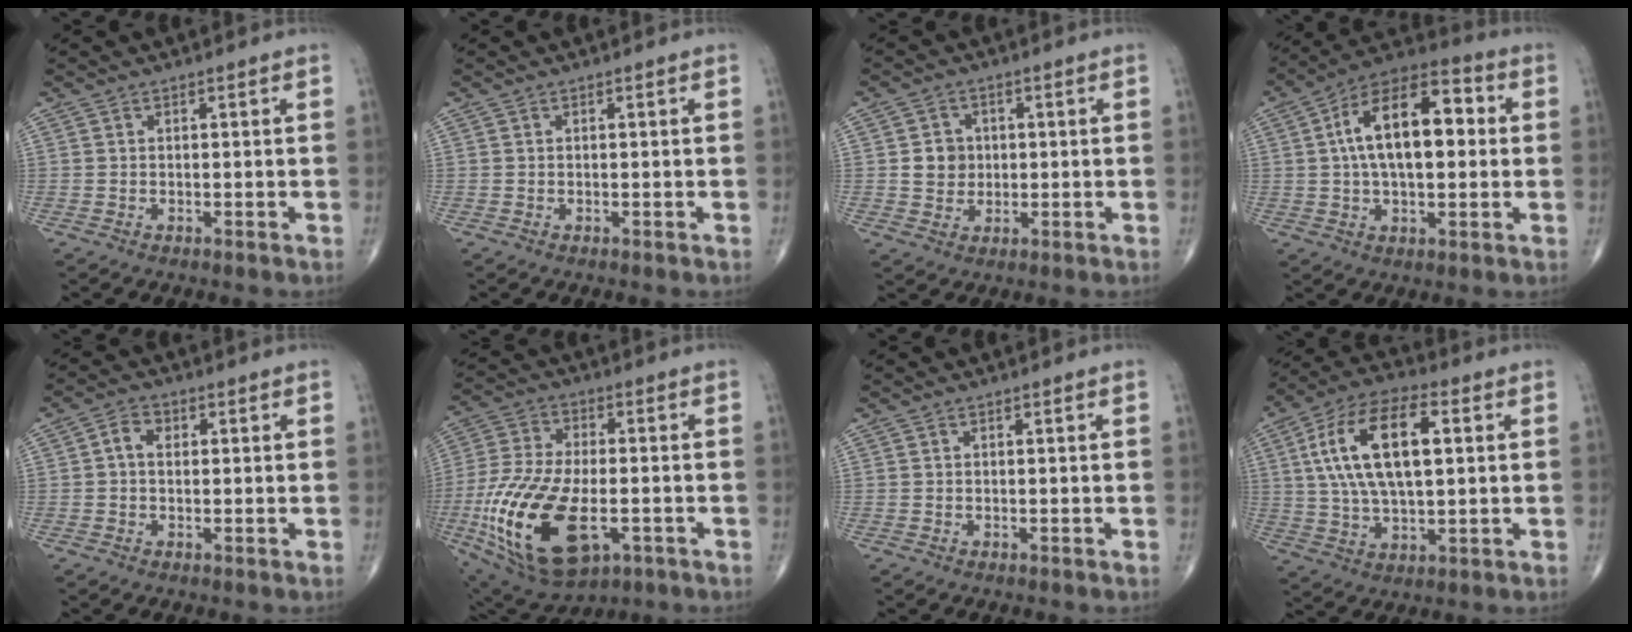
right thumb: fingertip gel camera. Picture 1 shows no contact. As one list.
[{"total": 0.0}, {"total": 4.8, "force": [0.4, 4.4, 2.0], "torque": [-0.011, 0.002, 0.007]}, {"total": 17.5, "force": [2.3, 8.9, 14.9], "torque": [-0.233, 0.032, 0.029]}, {"total": 3.3, "force": [0.4, 2.4, 2.2], "torque": [-0.035, 0.014, 0.004]}, {"total": 24.0, "force": [-6.7, 12.2, 19.5], "torque": [-0.421, -0.009, -0.103]}, {"total": 0.0}, {"total": 17.7, "force": [3.7, 8.3, 15.2], "torque": [-0.283, 0.015, 0.065]}]